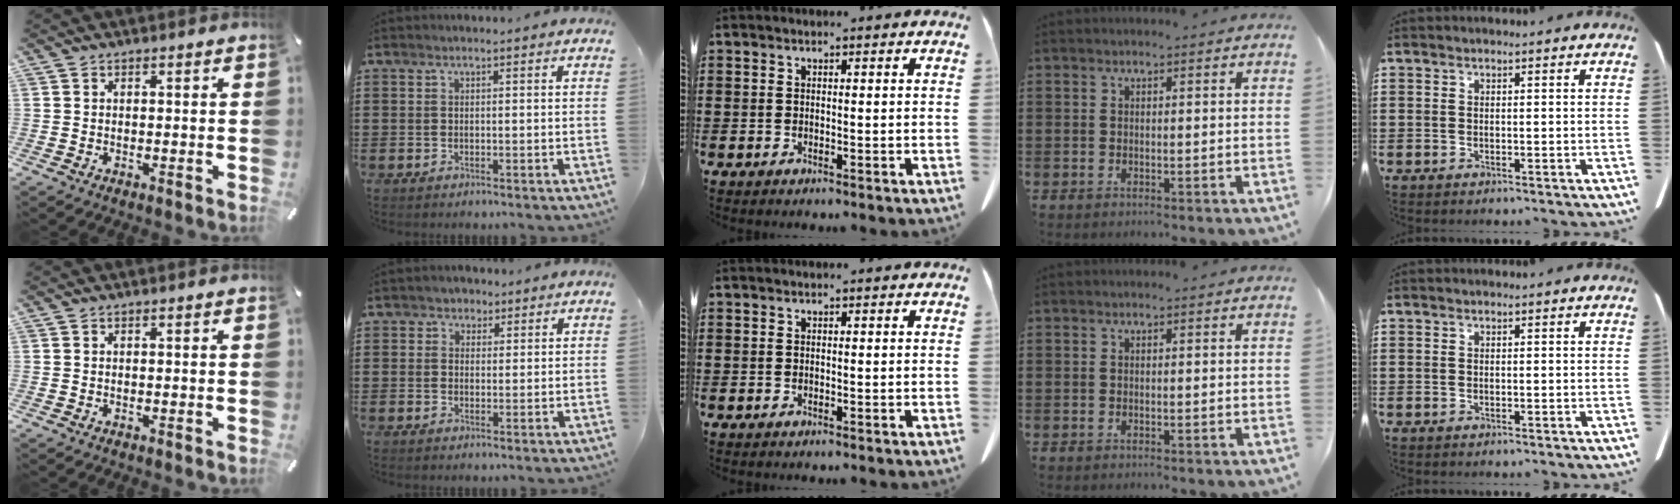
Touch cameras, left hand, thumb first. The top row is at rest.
{"index": {"total": 1.9, "force": [1.1, 1.5, 0.0], "torque": [-0.009, 0.008, 0.020]}}